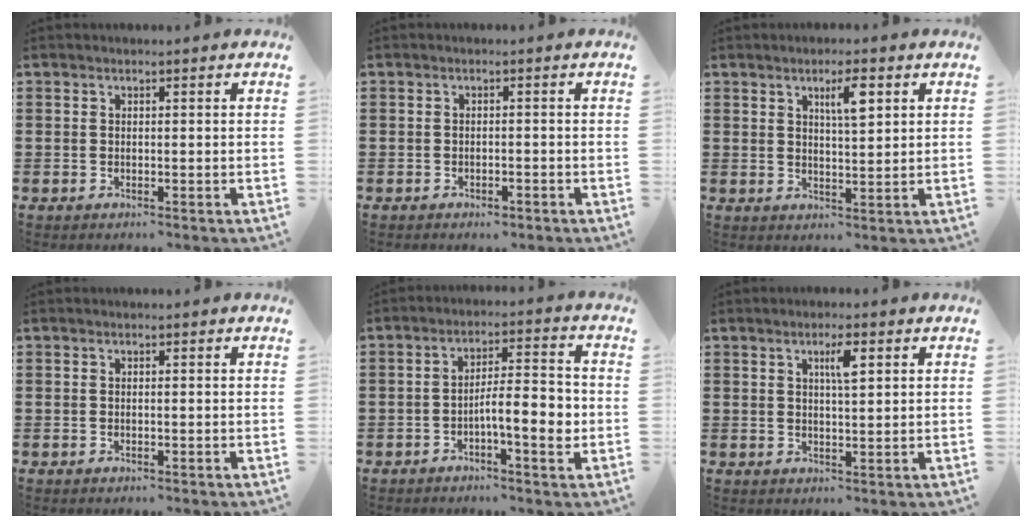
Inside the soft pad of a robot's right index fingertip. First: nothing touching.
{"total": 1.0, "force": [-0.9, 0.3, 0.3], "torque": [-0.010, -0.002, -0.019]}
{"total": 4.6, "force": [2.1, 1.0, 3.9], "torque": [-0.066, 0.002, 0.030]}
{"total": 0.0}
{"total": 6.9, "force": [-2.0, 1.8, 6.3], "torque": [-0.093, 0.001, -0.040]}
{"total": 3.4, "force": [1.3, 0.7, 3.1], "torque": [-0.056, 0.003, 0.018]}